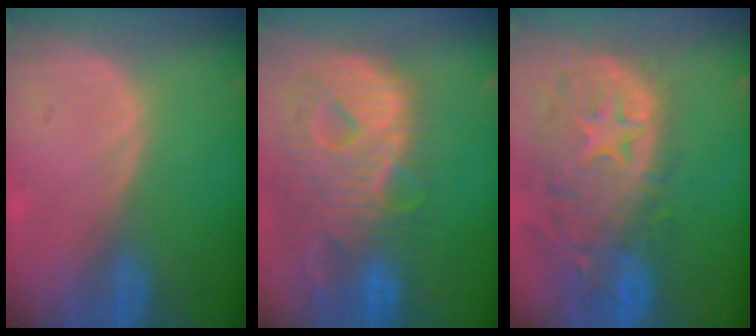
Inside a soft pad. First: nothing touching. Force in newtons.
{"total": 12.8, "press": 10.9, "slide": 6.8}
{"total": 13.7, "press": 11.3, "slide": 7.9}